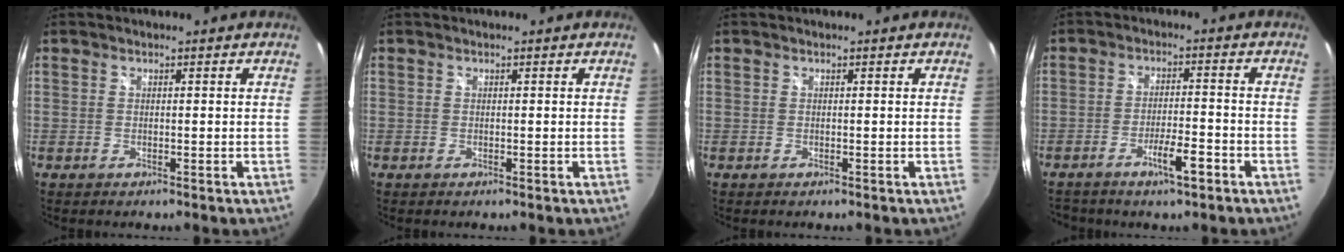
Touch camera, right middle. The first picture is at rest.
{"total": 0.0}
{"total": 0.0}
{"total": 5.3, "force": [-3.6, 1.1, 3.8], "torque": [-0.075, -0.001, -0.058]}